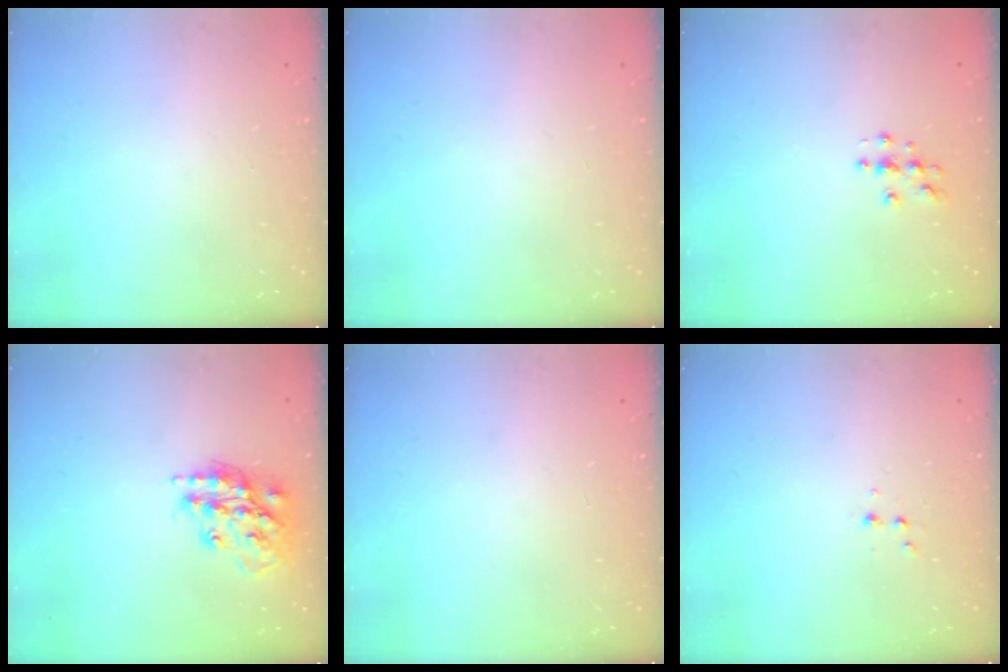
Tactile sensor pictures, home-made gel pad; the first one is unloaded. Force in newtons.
{"total": 0.0}
{"total": 4.1, "press": 4.1, "slide": 0.5}
{"total": 17.5, "press": 17.4, "slide": 1.4}
{"total": 0.0}
{"total": 3.1, "press": 3.0, "slide": 0.9}